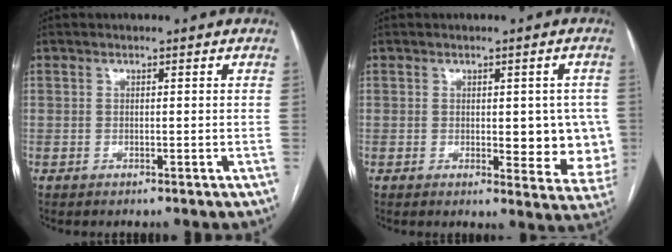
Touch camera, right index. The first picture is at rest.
{"total": 9.0, "force": [-0.2, 4.0, 8.1], "torque": [-0.077, -0.002, 0.005]}